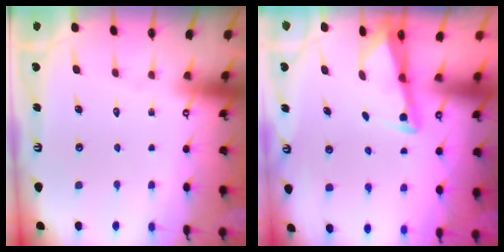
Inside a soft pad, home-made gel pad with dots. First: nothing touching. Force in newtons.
{"total": 2.8, "press": 2.8, "slide": 0.2}